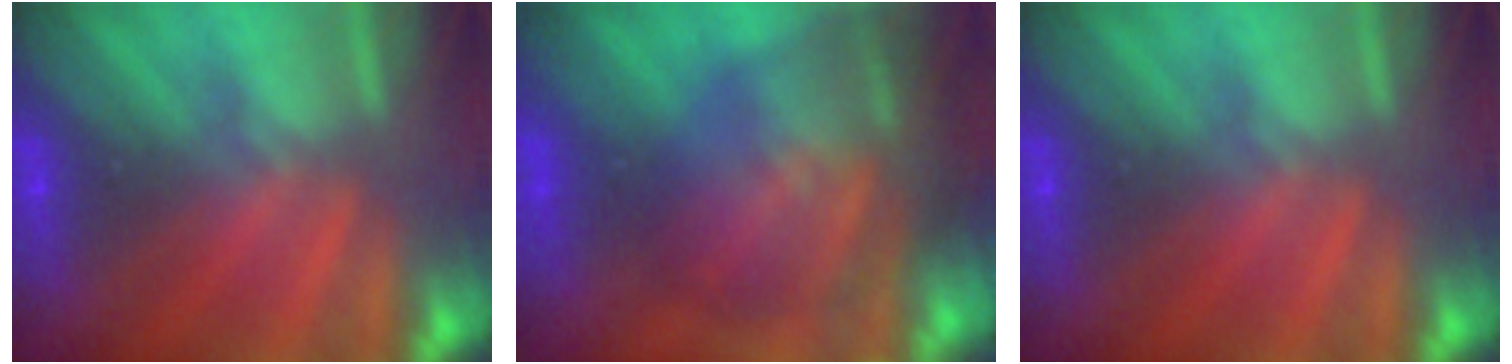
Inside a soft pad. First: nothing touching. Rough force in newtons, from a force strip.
{"total": 10.6}
{"total": 0.0}